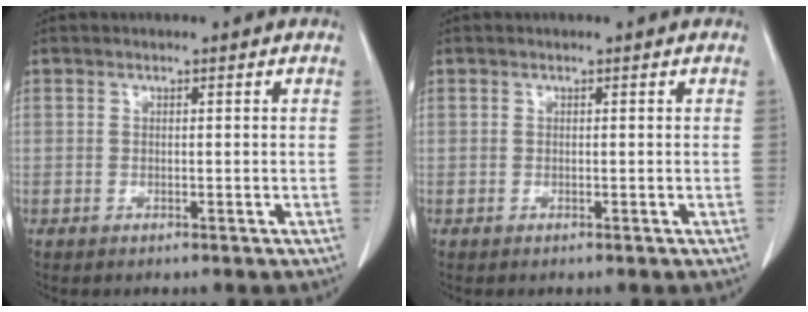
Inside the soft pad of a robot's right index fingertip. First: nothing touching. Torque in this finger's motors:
{"motor_torque": [0.00, 0.00, 0.00, 0.00]}